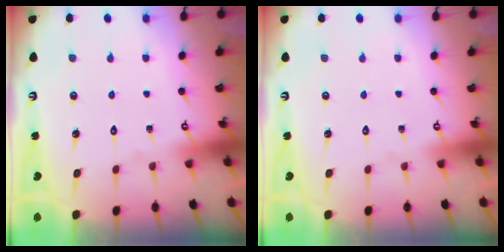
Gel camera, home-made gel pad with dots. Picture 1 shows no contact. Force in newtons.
{"total": 0.0}